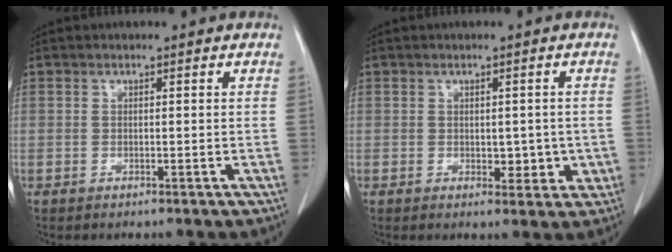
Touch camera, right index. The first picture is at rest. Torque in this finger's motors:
{"motor_torque": [-0.03, -0.01, -0.02, 0.00]}